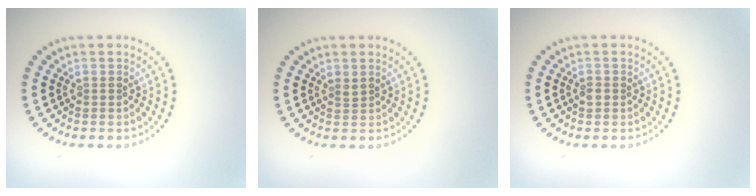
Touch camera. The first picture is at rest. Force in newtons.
{"total": 0.6, "press": 0.5, "slide": 0.3}
{"total": 0.7, "press": 0.6, "slide": 0.4}